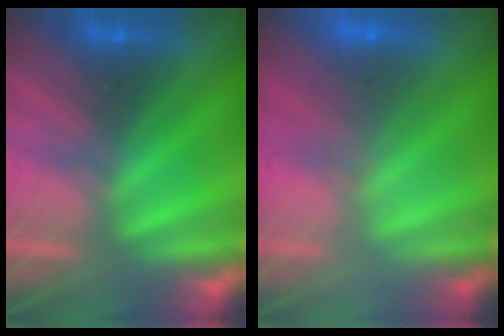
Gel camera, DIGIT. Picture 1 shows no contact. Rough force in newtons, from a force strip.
{"total": 2.3}